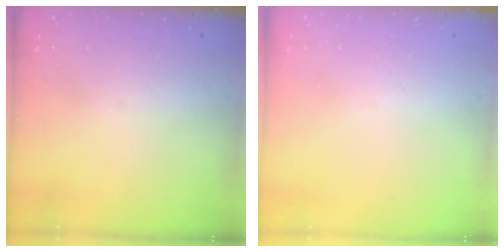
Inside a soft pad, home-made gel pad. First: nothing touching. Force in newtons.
{"total": 0.0}